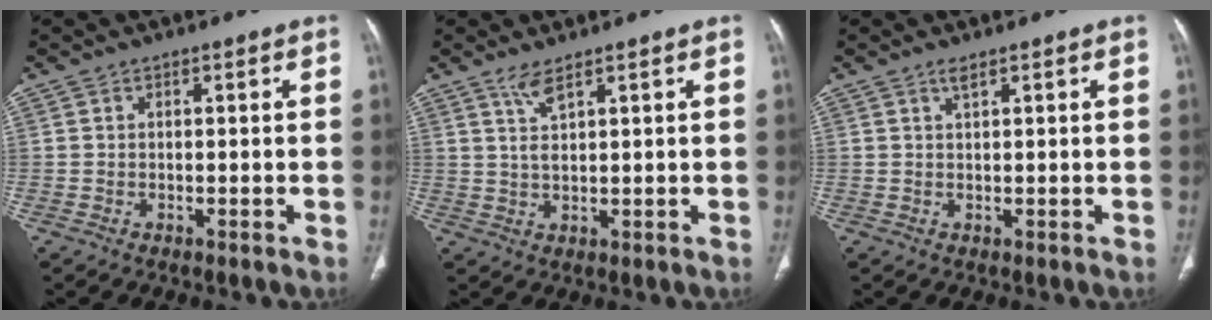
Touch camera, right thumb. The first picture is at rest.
{"total": 3.2, "force": [2.2, 0.5, 2.3], "torque": [-0.047, -0.010, 0.050]}
{"total": 1.1, "force": [0.8, 0.1, 0.8], "torque": [-0.013, 0.001, 0.014]}